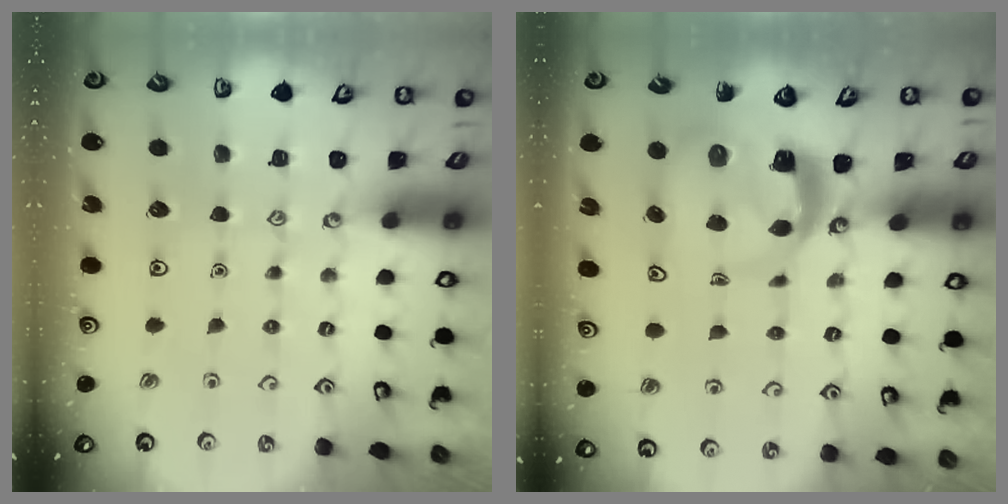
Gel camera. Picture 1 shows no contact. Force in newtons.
{"total": 5.3, "press": 5.3, "slide": 0.8}